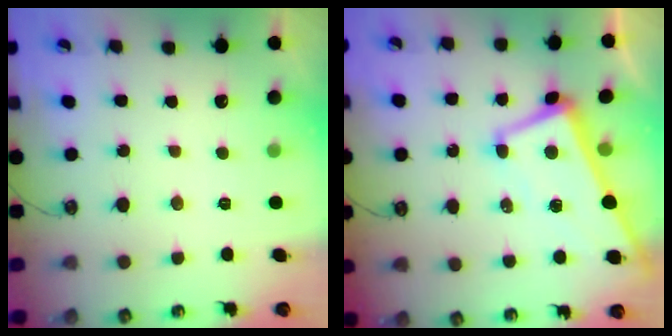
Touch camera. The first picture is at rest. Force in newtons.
{"total": 1.2, "press": 0.7, "slide": 1.0}